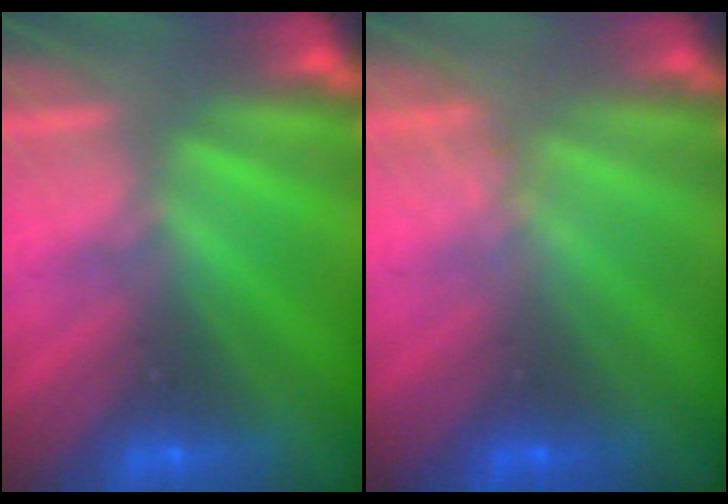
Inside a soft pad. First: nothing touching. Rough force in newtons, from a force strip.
{"total": 1.3}